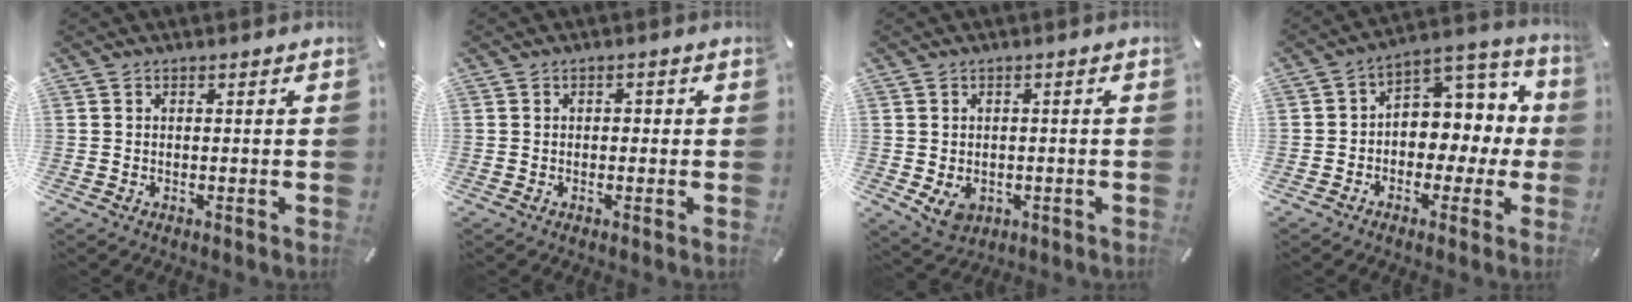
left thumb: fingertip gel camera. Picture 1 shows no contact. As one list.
[{"total": 1.0, "force": [-0.3, 0.9, 0.5], "torque": [-0.010, 0.006, -0.008]}, {"total": 4.8, "force": [-1.2, 3.8, 2.6], "torque": [-0.053, -0.002, -0.023]}, {"total": 8.2, "force": [0.3, 7.3, 3.7], "torque": [-0.046, -0.011, 0.008]}]